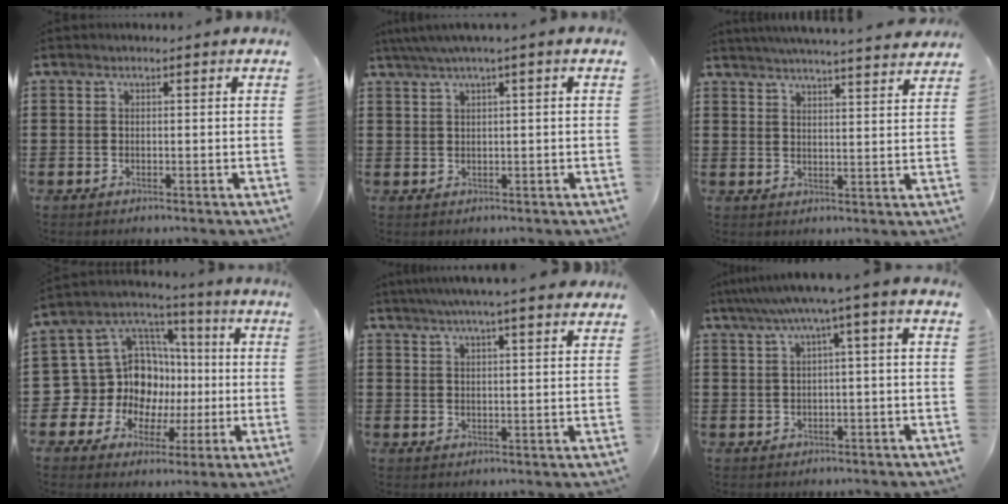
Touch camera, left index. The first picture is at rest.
{"total": 2.1, "force": [0.7, -0.2, 2.0], "torque": [-0.036, -0.002, 0.012]}
{"total": 4.3, "force": [4.2, -0.6, 0.9], "torque": [-0.033, -0.024, 0.073]}
{"total": 12.6, "force": [-0.6, 11.9, 4.0], "torque": [-0.119, -0.016, 0.002]}
{"total": 4.7, "force": [4.0, -0.5, 2.5], "torque": [-0.059, -0.008, 0.070]}
{"total": 4.7, "force": [1.0, -0.5, 4.6], "torque": [-0.089, -0.009, 0.012]}